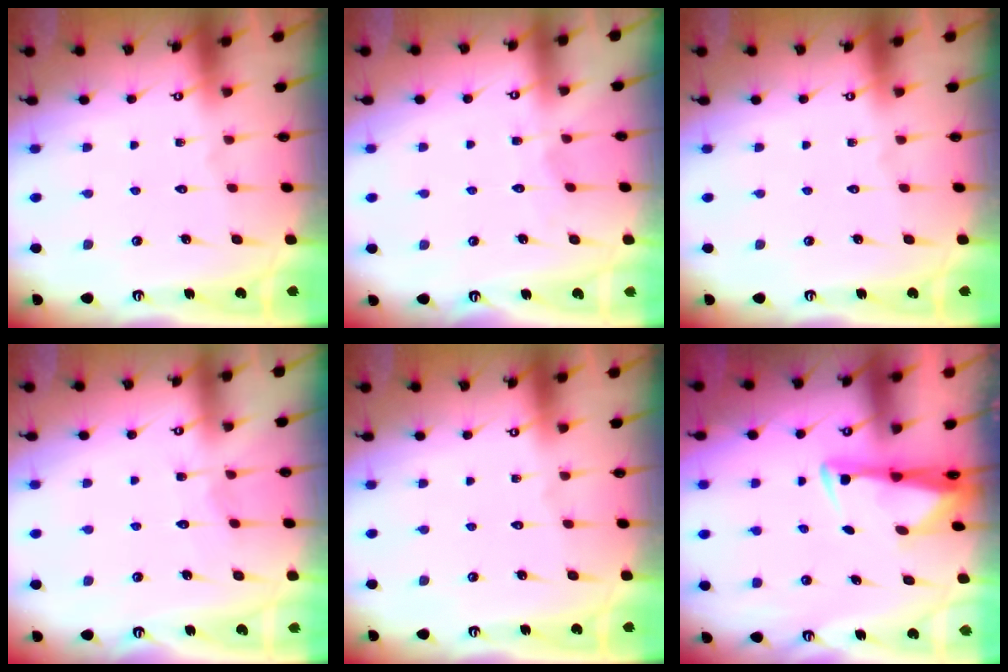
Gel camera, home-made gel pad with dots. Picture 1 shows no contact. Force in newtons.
{"total": 4.2, "press": 4.2, "slide": 0.3}
{"total": 0.0}
{"total": 3.9, "press": 3.9, "slide": 0.4}
{"total": 0.0}
{"total": 2.9, "press": 2.8, "slide": 0.9}